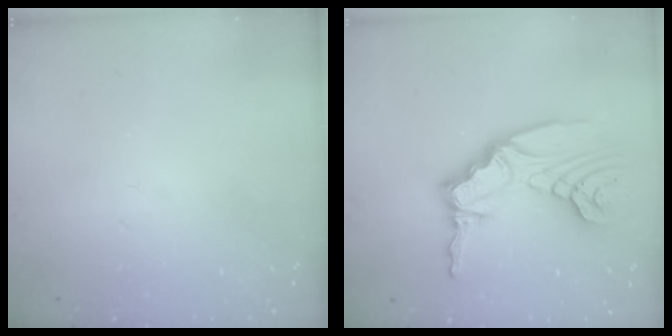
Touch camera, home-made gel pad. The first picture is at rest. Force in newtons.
{"total": 11.3, "press": 11.3, "slide": 1.0}